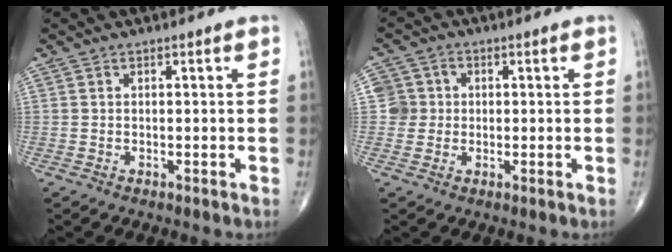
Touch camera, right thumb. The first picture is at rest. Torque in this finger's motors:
{"motor_torque": [0.00, -0.15, 0.17, 0.11, -0.01]}